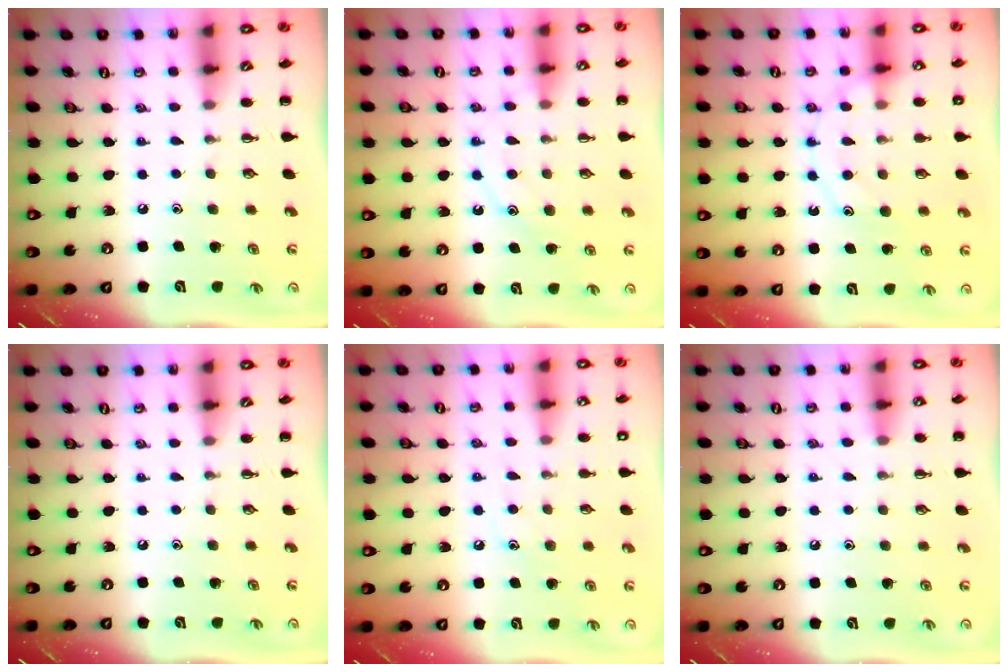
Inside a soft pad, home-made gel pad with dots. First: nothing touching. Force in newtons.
{"total": 12.5, "press": 12.5, "slide": 0.9}
{"total": 11.8, "press": 11.7, "slide": 1.1}
{"total": 0.0}
{"total": 8.5, "press": 8.4, "slide": 1.7}
{"total": 6.3, "press": 6.0, "slide": 1.9}